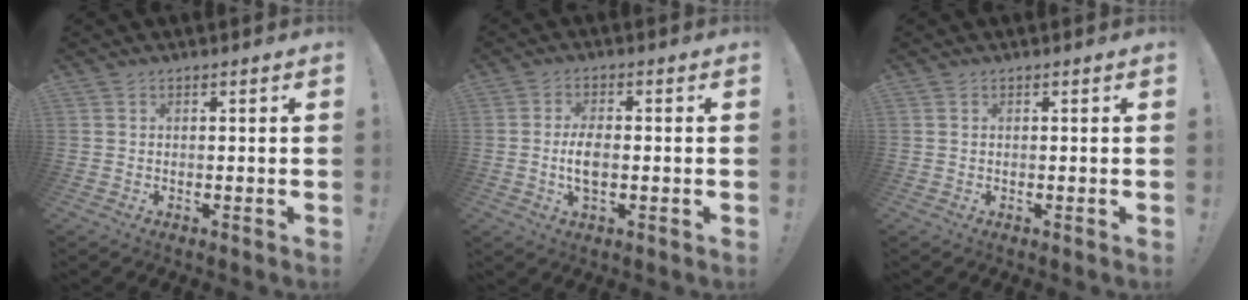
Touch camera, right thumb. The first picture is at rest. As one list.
[{"total": 6.1, "force": [-1.0, 2.8, 5.3], "torque": [-0.103, -0.004, -0.020]}, {"total": 0.0}]